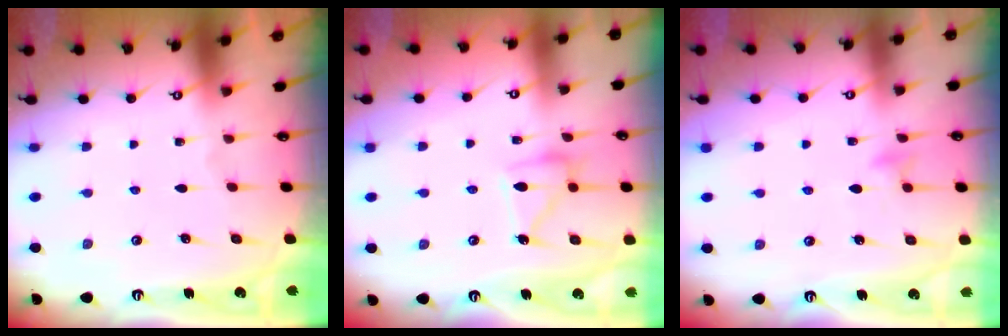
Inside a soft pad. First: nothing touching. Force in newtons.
{"total": 11.3, "press": 11.2, "slide": 0.9}
{"total": 5.6, "press": 5.6, "slide": 0.5}